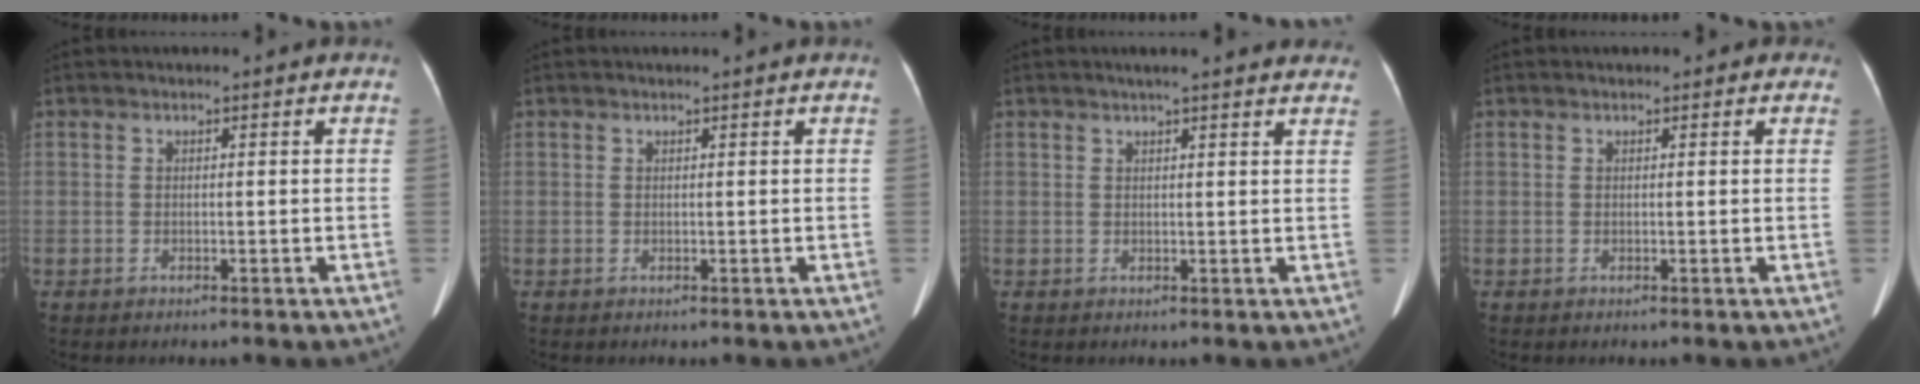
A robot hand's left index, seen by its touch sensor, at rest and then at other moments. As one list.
[{"total": 0.0}, {"total": 11.0, "force": [9.7, 1.5, 5.1], "torque": [-0.053, 0.020, 0.101]}, {"total": 1.1, "force": [0.7, 0.8, 0.3], "torque": [0.004, 0.006, 0.000]}]